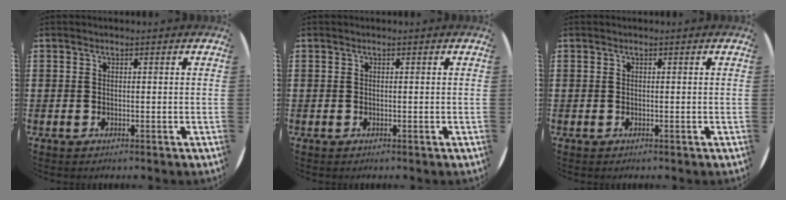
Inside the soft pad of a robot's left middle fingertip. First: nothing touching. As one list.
[{"total": 0.0}, {"total": 0.0}]